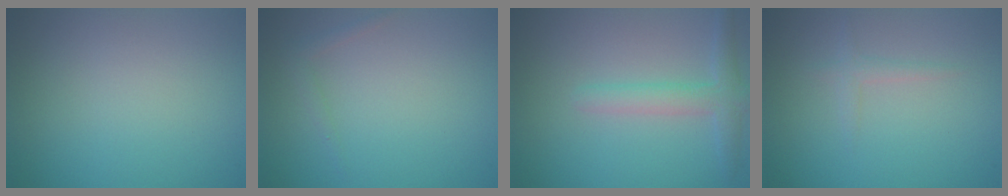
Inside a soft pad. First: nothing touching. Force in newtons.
{"total": 0.7, "press": 0.7, "slide": 0.1}
{"total": 2.5, "press": 2.5, "slide": 0.1}
{"total": 1.0, "press": 1.0, "slide": 0.1}